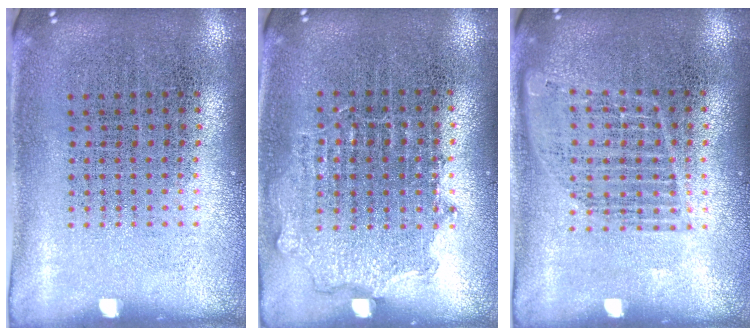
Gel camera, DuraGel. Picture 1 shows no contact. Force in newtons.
{"total": 0.8, "press": 0.8, "slide": 0.2}
{"total": 1.1, "press": 1.1, "slide": 0.3}